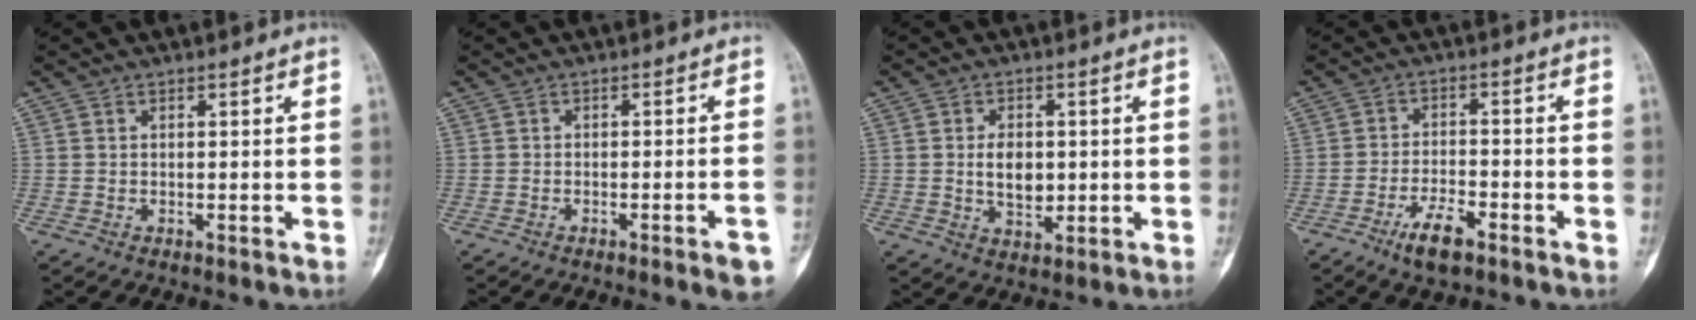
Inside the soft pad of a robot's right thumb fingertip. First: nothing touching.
{"total": 4.8, "force": [-2.6, 0.6, 4.0], "torque": [-0.050, 0.013, -0.032]}
{"total": 6.1, "force": [0.1, 4.1, 4.4], "torque": [-0.058, -0.004, 0.007]}
{"total": 6.5, "force": [-4.1, 2.0, 4.7], "torque": [-0.088, 0.016, -0.071]}